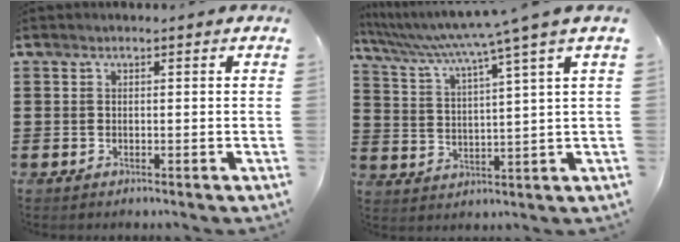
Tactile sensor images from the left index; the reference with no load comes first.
{"total": 5.5, "force": [4.1, -1.4, 3.4], "torque": [-0.085, -0.037, 0.060]}